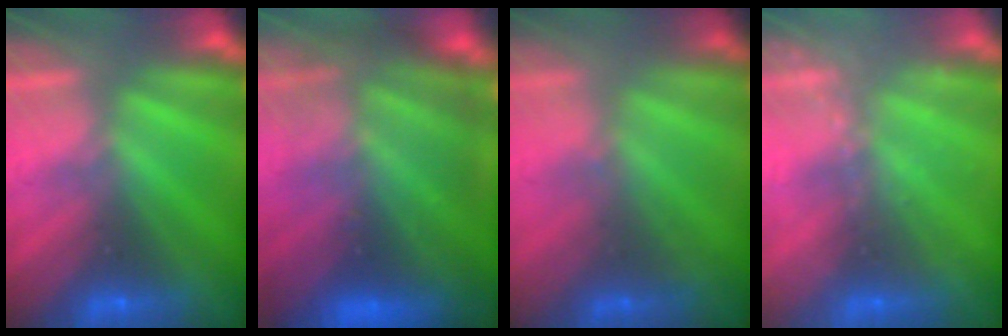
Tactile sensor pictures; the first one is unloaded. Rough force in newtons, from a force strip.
{"total": 7.4}
{"total": 1.8}
{"total": 2.0}